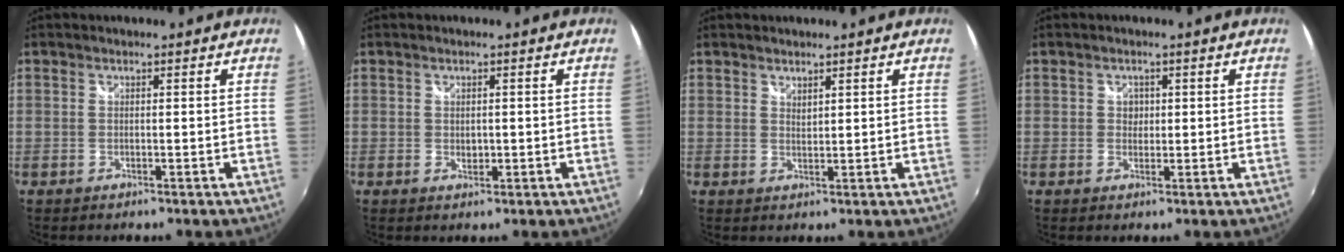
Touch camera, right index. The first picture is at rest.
{"total": 1.4, "force": [0.0, 1.1, 0.9], "torque": [-0.012, -0.002, 0.001]}
{"total": 1.5, "force": [1.3, 0.4, 0.5], "torque": [-0.006, 0.000, 0.023]}
{"total": 1.7, "force": [0.3, 1.7, 0.5], "torque": [-0.003, 0.003, 0.003]}